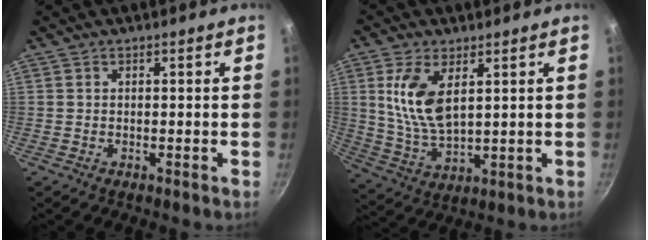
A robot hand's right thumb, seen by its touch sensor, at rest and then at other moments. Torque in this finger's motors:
{"motor_torque": [1.01, 0.88, 1.13, -0.03, 0.33]}